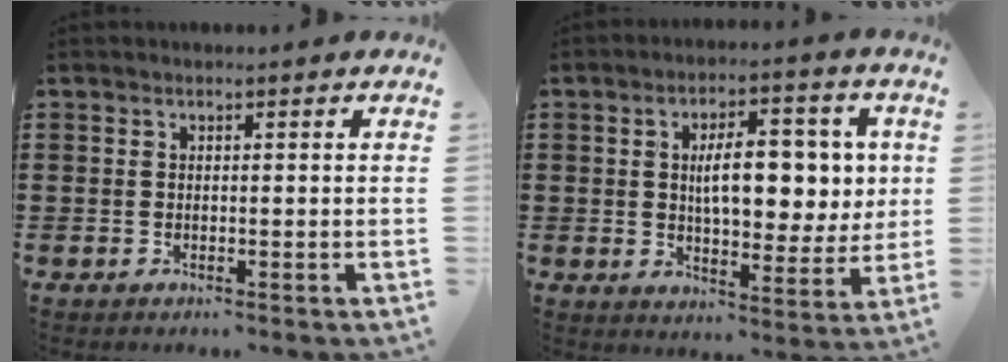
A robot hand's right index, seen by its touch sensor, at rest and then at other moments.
{"total": 10.3, "force": [1.6, 4.6, 9.1], "torque": [-0.143, 0.003, 0.022]}